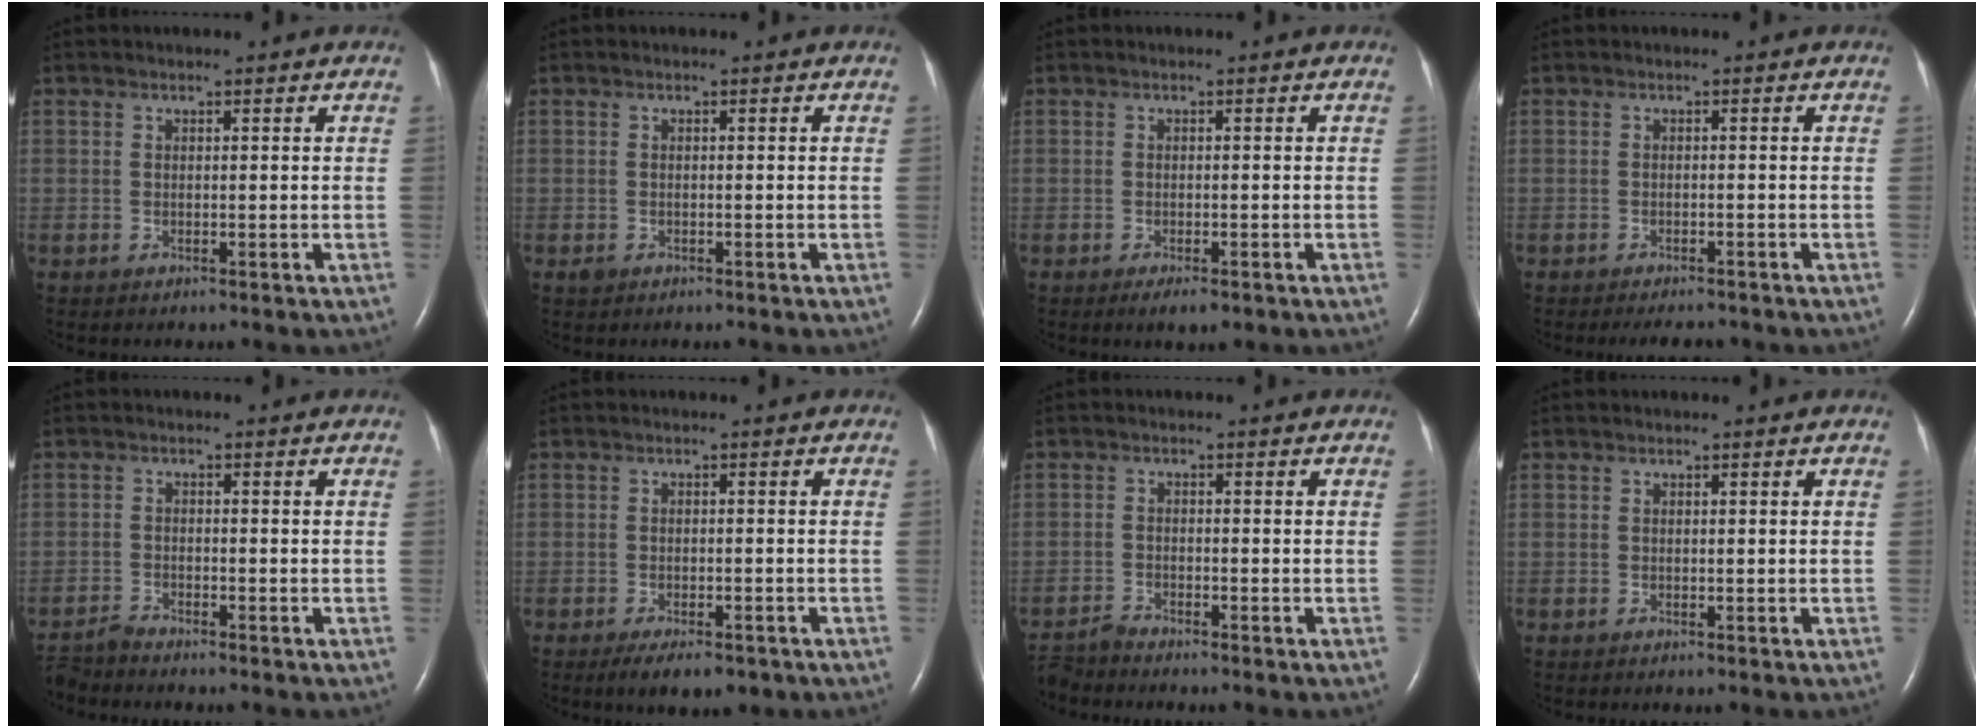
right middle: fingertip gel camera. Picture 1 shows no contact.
{"total": 0.8, "force": [-0.5, 0.6, 0.2], "torque": [-0.007, 0.000, -0.006]}
{"total": 2.2, "force": [-1.4, 0.7, 1.6], "torque": [-0.021, -0.002, -0.018]}
{"total": 3.7, "force": [-3.3, 1.0, 1.4], "torque": [-0.017, -0.005, -0.042]}
{"total": 3.0, "force": [-3.0, -0.4, 0.1], "torque": [-0.006, -0.018, -0.056]}
{"total": 5.4, "force": [-3.8, 2.1, 3.2], "torque": [-0.043, -0.004, -0.054]}
{"total": 3.1, "force": [-3.0, -0.4, 0.0], "torque": [-0.006, -0.019, -0.057]}
{"total": 0.0}